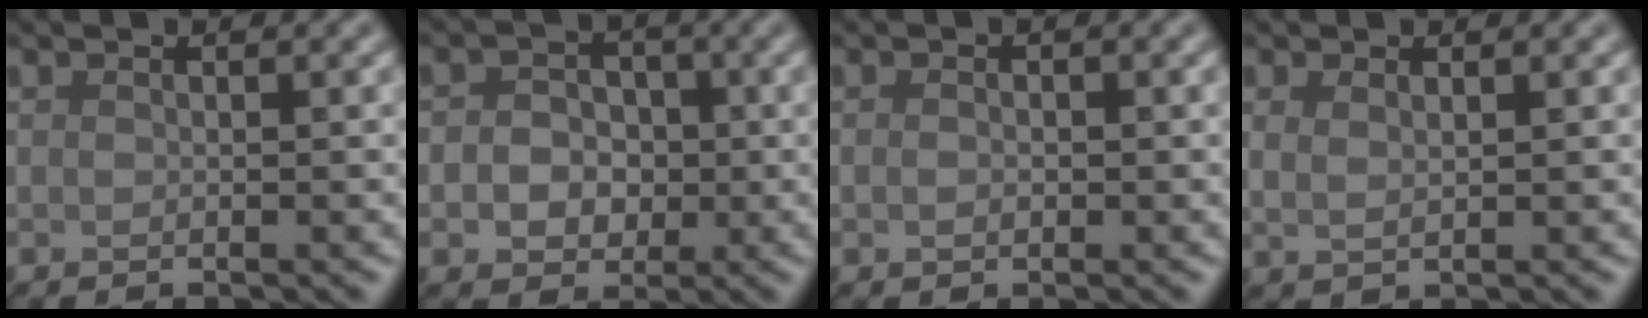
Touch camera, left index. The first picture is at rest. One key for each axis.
{"total": 3.8, "fx": -0.3, "fy": 3.3, "fz": 2.0, "tx": -0.016, "ty": 0.003, "tz": -0.021}
{"total": 0.8, "fx": 0.0, "fy": 0.6, "fz": 0.6, "tx": -0.011, "ty": -0.001, "tz": -0.002}
{"total": 1.3, "fx": 0.7, "fy": 0.5, "fz": 0.9, "tx": -0.019, "ty": -0.005, "tz": 0.017}